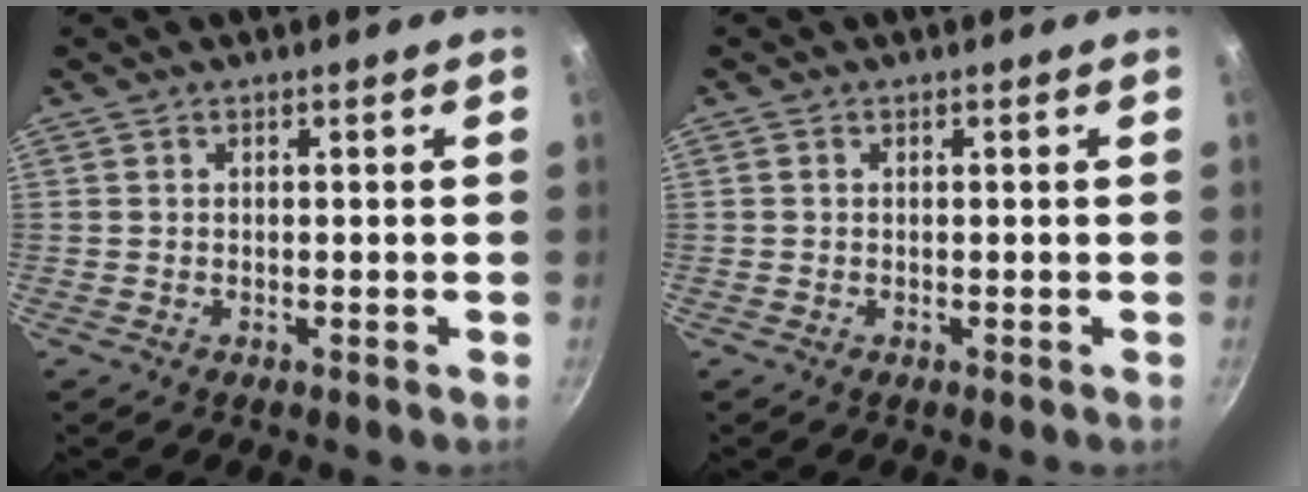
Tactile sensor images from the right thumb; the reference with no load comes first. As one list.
[{"total": 0.0}]